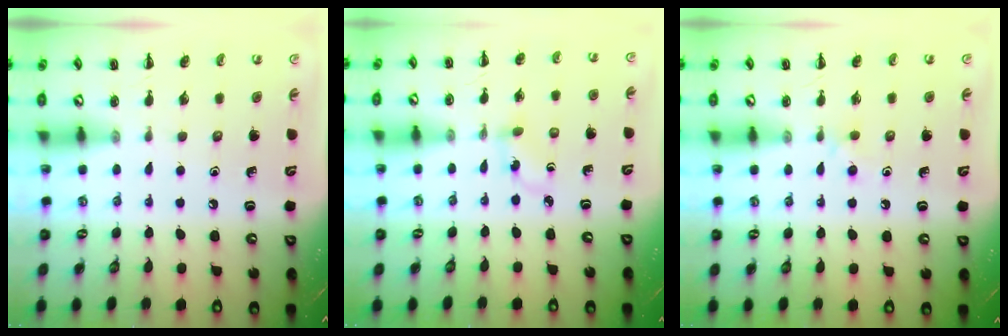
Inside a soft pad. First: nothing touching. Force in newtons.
{"total": 2.1, "press": 1.9, "slide": 1.0}
{"total": 2.8, "press": 2.6, "slide": 1.1}